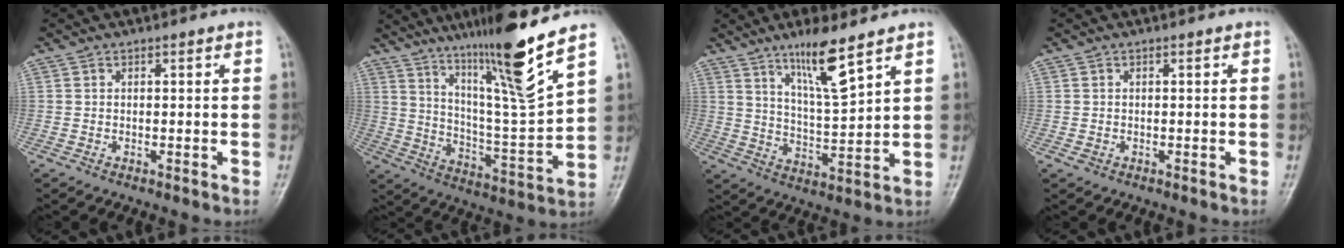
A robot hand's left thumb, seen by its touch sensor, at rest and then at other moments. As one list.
[{"total": 17.7, "force": [12.1, 0.0, 12.9], "torque": [-0.201, -0.075, 0.209]}, {"total": 9.9, "force": [6.6, 1.3, 7.3], "torque": [-0.124, -0.049, 0.126]}, {"total": 0.6, "force": [-0.3, 0.6, 0.1], "torque": [0.001, 0.001, -0.003]}]